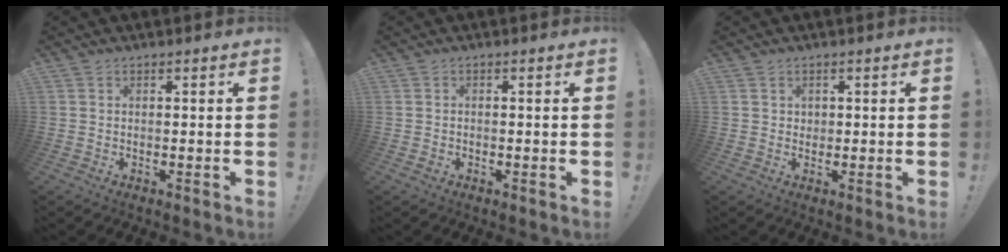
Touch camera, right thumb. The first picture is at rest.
{"total": 0.7, "force": [-0.3, 0.5, 0.4], "torque": [-0.006, 0.003, -0.006]}
{"total": 1.5, "force": [0.7, 1.3, 0.3], "torque": [0.006, -0.005, 0.010]}